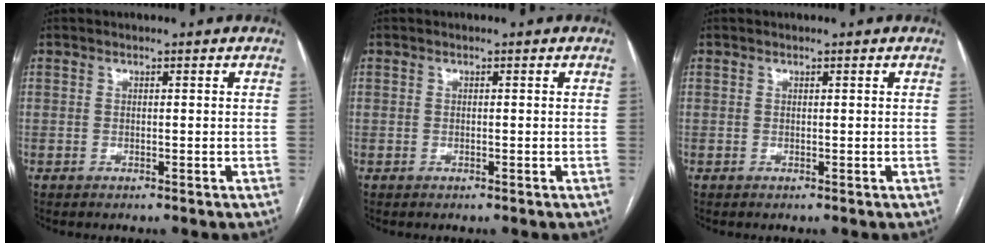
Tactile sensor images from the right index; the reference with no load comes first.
{"total": 0.0}
{"total": 0.0}